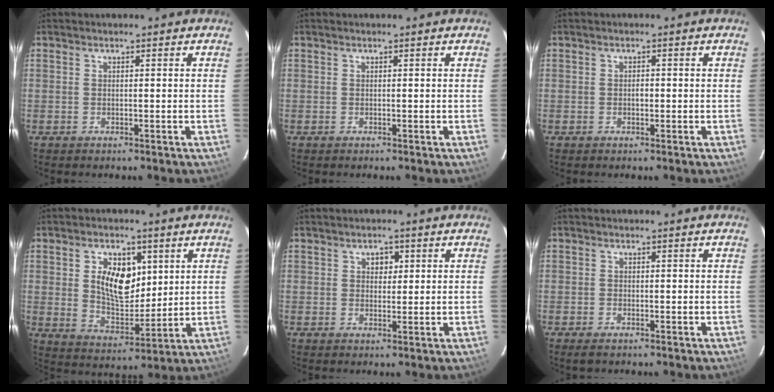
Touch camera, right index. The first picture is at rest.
{"total": 0.0}
{"total": 1.2, "force": [-0.2, 0.7, 0.9], "torque": [-0.016, 0.003, -0.004]}
{"total": 10.6, "force": [3.1, 6.3, 7.9], "torque": [-0.141, 0.004, 0.063]}
{"total": 2.3, "force": [0.8, 1.9, 1.1], "torque": [-0.011, 0.009, 0.014]}
{"total": 0.6, "force": [-0.4, 0.3, 0.2], "torque": [-0.003, 0.000, -0.010]}